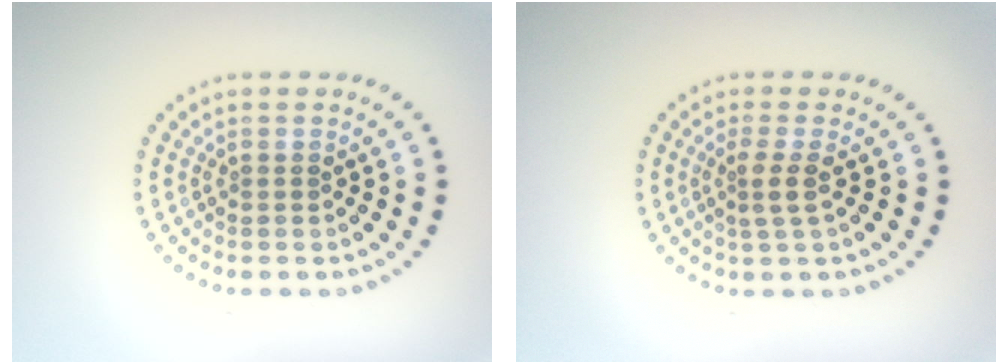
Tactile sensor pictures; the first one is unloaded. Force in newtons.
{"total": 1.8, "press": 1.3, "slide": 1.2}